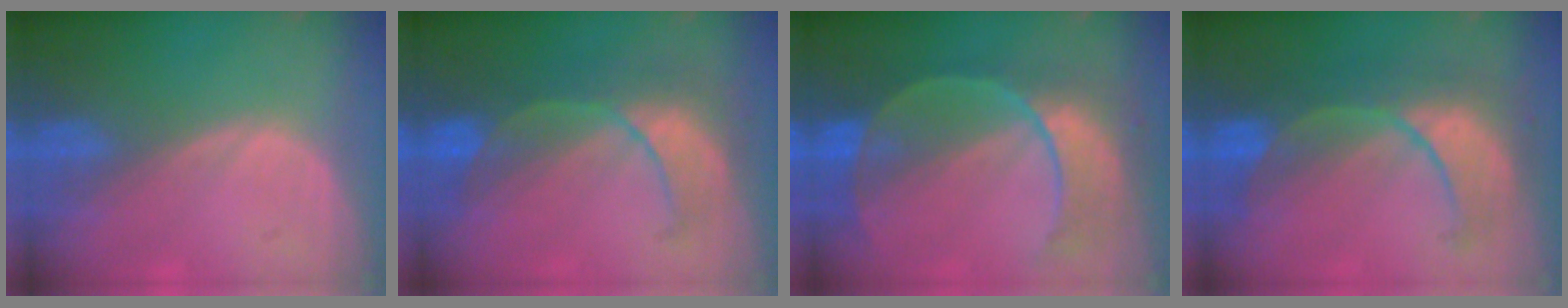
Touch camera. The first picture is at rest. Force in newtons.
{"total": 8.1, "press": 7.9, "slide": 2.0}
{"total": 9.4, "press": 8.5, "slide": 4.0}
{"total": 9.1, "press": 9.1, "slide": 0.6}